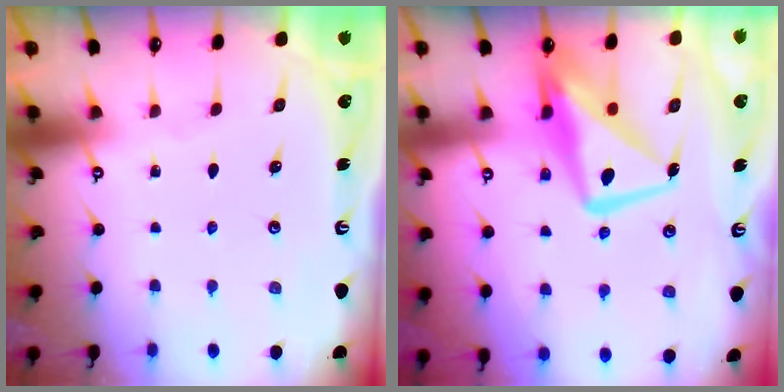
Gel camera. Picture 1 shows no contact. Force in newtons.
{"total": 13.2, "press": 13.1, "slide": 1.4}